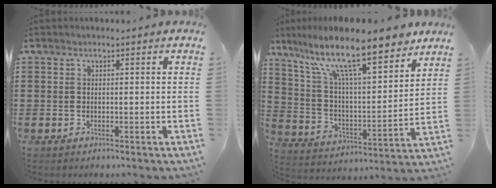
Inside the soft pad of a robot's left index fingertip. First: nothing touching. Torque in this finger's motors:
{"motor_torque": [1.51, 0.63, 1.05, 0.20]}